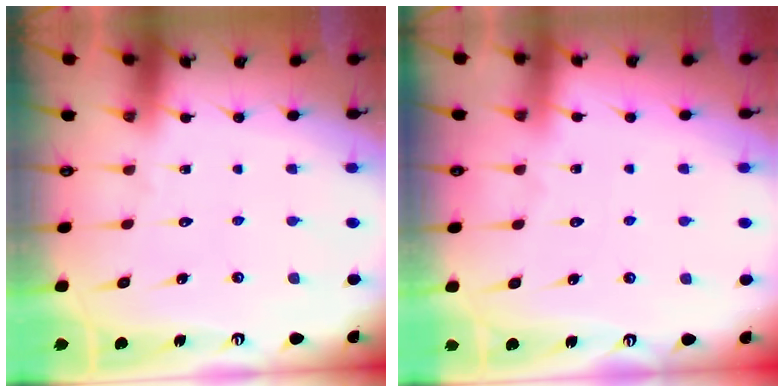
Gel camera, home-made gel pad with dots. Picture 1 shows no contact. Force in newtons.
{"total": 2.3, "press": 2.3, "slide": 0.4}